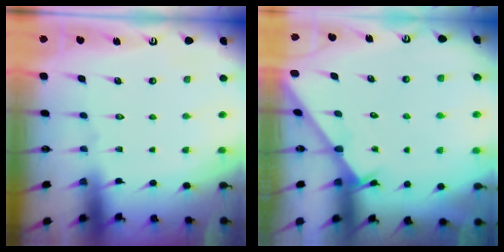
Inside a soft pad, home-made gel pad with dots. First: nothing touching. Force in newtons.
{"total": 2.3, "press": 2.3, "slide": 0.2}